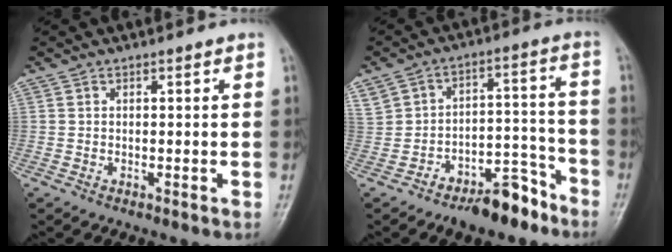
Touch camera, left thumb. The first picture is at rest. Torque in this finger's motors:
{"motor_torque": [0.46, 1.34, 0.04, 0.19, 0.00]}